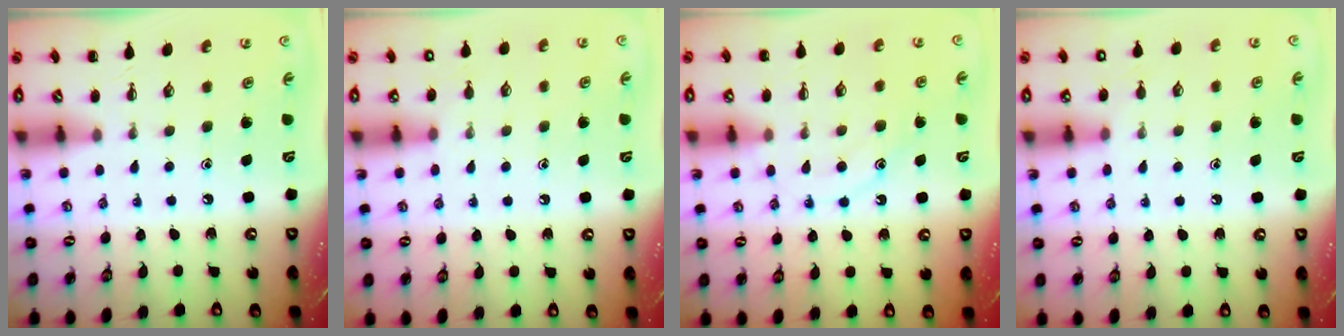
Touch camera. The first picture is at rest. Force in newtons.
{"total": 5.7, "press": 5.5, "slide": 1.4}
{"total": 12.5, "press": 12.5, "slide": 0.9}
{"total": 5.7, "press": 5.5, "slide": 1.4}